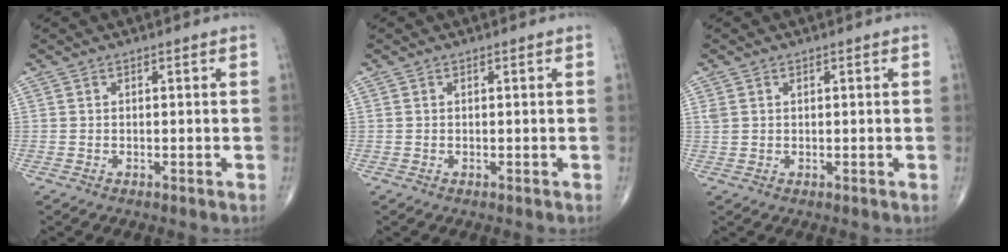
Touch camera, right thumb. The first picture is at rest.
{"total": 0.0}
{"total": 1.5, "force": [0.6, 1.1, 0.9], "torque": [-0.020, 0.006, 0.017]}